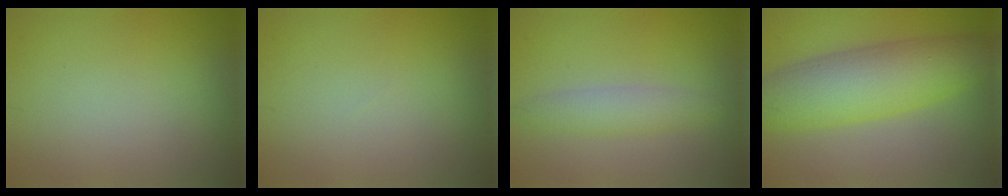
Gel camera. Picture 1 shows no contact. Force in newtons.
{"total": 0.0}
{"total": 2.5, "press": 2.5, "slide": 0.0}
{"total": 8.4, "press": 8.4, "slide": 0.1}